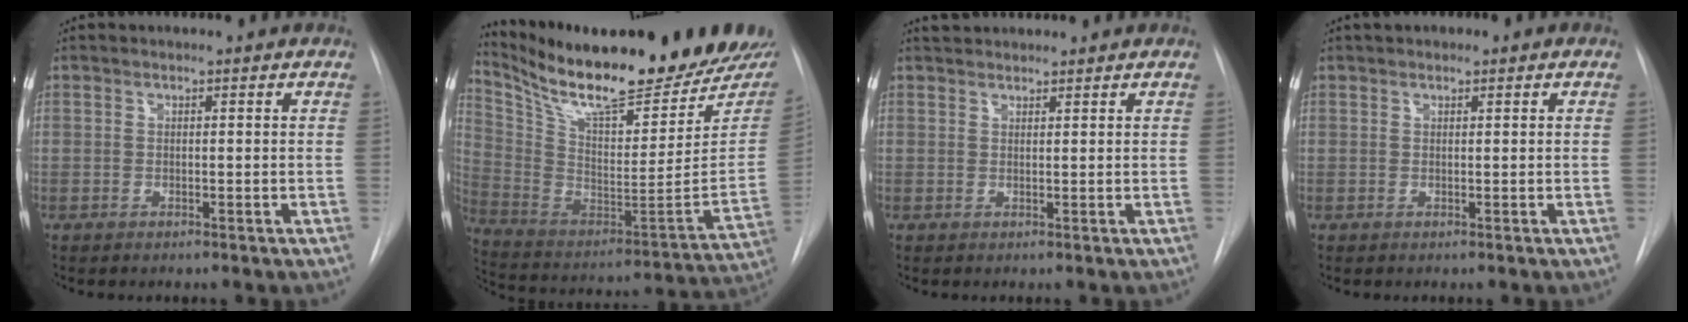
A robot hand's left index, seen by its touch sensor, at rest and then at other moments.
{"total": 26.2, "force": [22.1, 3.9, 13.5], "torque": [-0.238, -0.071, 0.331]}
{"total": 2.4, "force": [2.3, 0.5, 0.4], "torque": [-0.007, 0.025, 0.041]}
{"total": 1.1, "force": [0.3, 0.7, 0.8], "torque": [-0.013, 0.006, 0.004]}